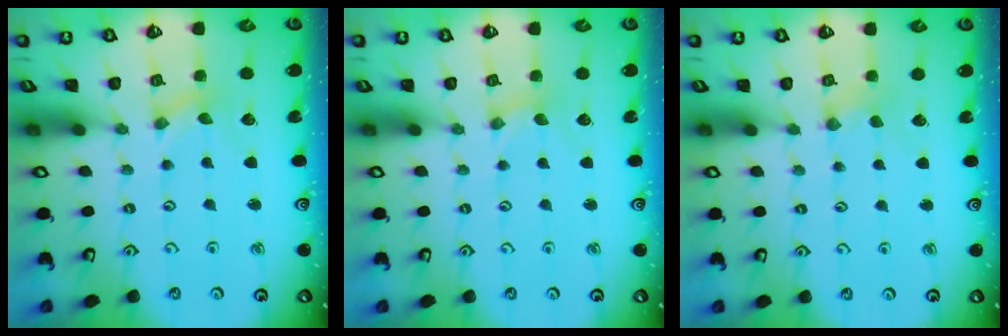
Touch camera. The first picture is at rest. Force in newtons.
{"total": 0.0}
{"total": 1.2, "press": 1.2, "slide": 0.3}